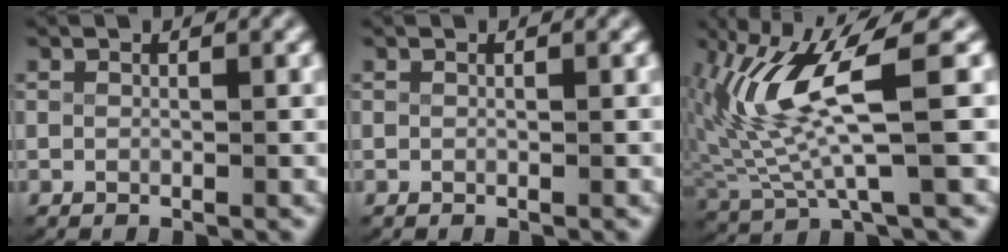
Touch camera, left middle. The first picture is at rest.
{"total": 0.0}
{"total": 7.4, "force": [0.7, 2.6, 6.9], "torque": [-0.149, -0.001, 0.020]}